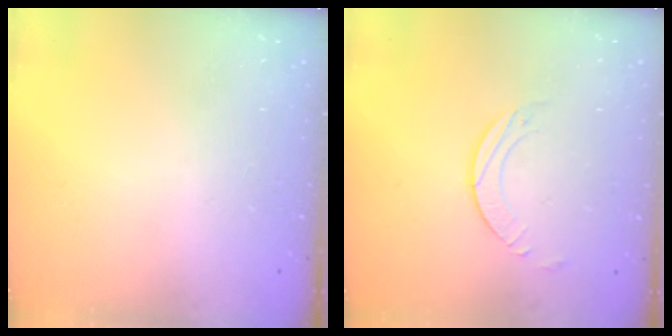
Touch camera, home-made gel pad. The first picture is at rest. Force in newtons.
{"total": 1.9, "press": 1.9, "slide": 0.1}